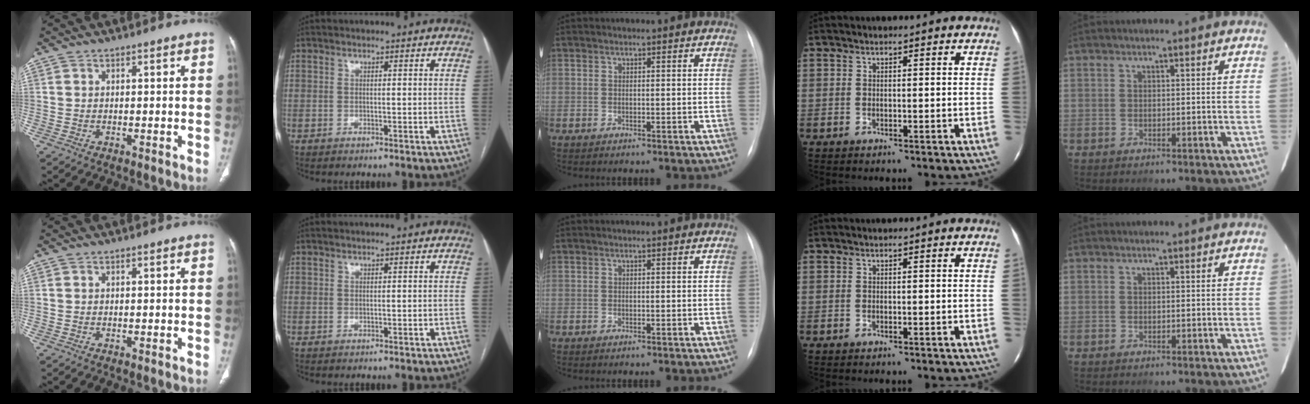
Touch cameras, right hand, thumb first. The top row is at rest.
{}